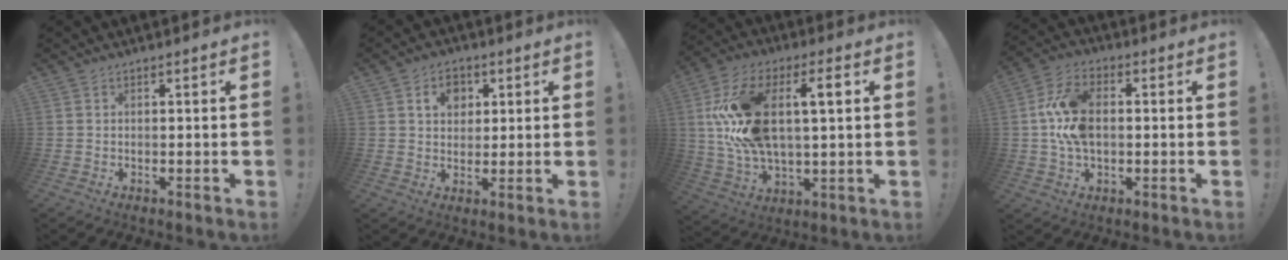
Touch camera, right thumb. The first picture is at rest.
{"total": 6.8, "force": [2.6, 5.5, 3.1], "torque": [-0.044, 0.000, 0.047]}
{"total": 19.3, "force": [4.1, 9.8, 16.2], "torque": [-0.300, 0.002, 0.067]}
{"total": 13.0, "force": [0.5, 8.6, 9.8], "torque": [-0.181, 0.013, 0.013]}